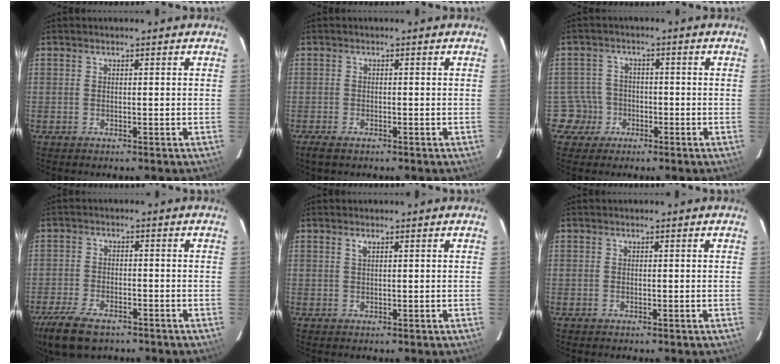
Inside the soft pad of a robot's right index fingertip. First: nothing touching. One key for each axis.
{"total": 2.9, "fx": -2.1, "fy": 1.0, "fz": 1.7, "tx": -0.039, "ty": -0.009, "tz": -0.041}
{"total": 4.6, "fx": -2.0, "fy": 4.1, "fz": -0.4, "tx": 0.006, "ty": 0.022, "tz": -0.035}
{"total": 11.0, "fx": -7.9, "fy": 4.7, "fz": 6.1, "tx": -0.155, "ty": -0.025, "tz": -0.144}
{"total": 0.7, "fx": 0.4, "fy": 0.1, "fz": 0.5, "tx": -0.010, "ty": 0.003, "tz": 0.008}
{"total": 0.0}